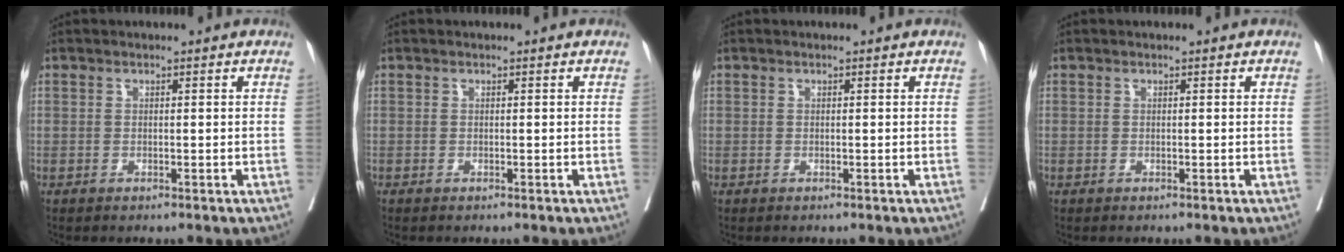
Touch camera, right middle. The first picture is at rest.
{"total": 0.0}
{"total": 0.0}
{"total": 0.0}